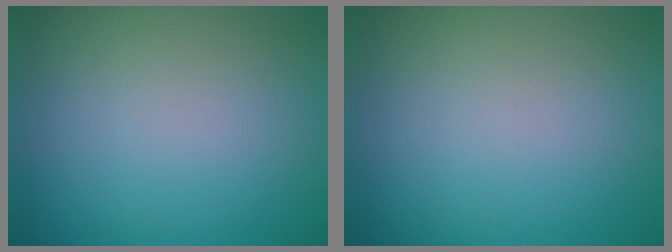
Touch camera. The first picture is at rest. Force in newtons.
{"total": 0.0}